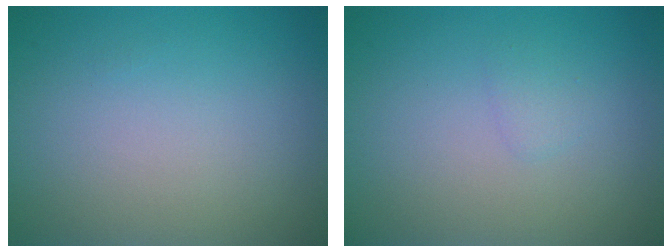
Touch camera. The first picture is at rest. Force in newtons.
{"total": 0.8, "press": 0.8, "slide": 0.1}